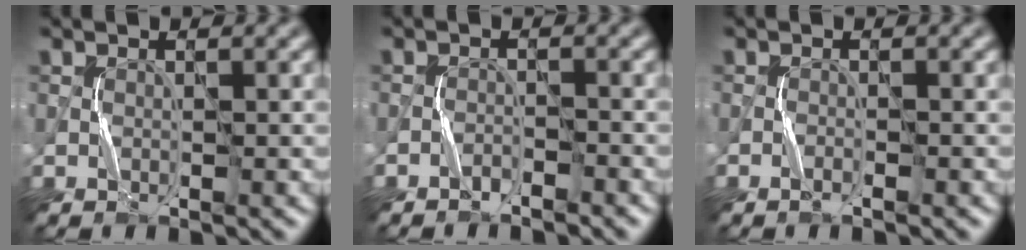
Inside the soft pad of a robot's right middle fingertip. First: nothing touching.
{"total": 1.2, "force": [-1.2, 0.2, 0.1], "torque": [0.000, 0.005, -0.023]}
{"total": 0.7, "force": [-0.6, 0.0, 0.4], "torque": [-0.009, 0.000, -0.012]}